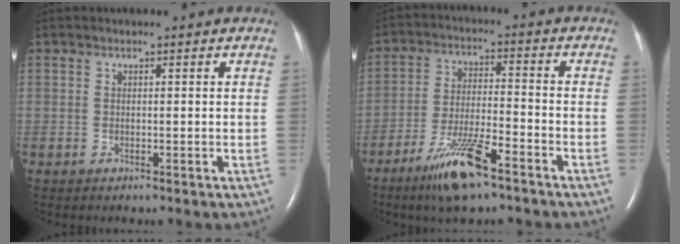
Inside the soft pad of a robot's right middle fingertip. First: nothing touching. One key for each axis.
{"total": 10.3, "fx": -6.8, "fy": 1.4, "fz": 7.6, "tx": -0.151, "ty": -0.020, "tz": -0.123}